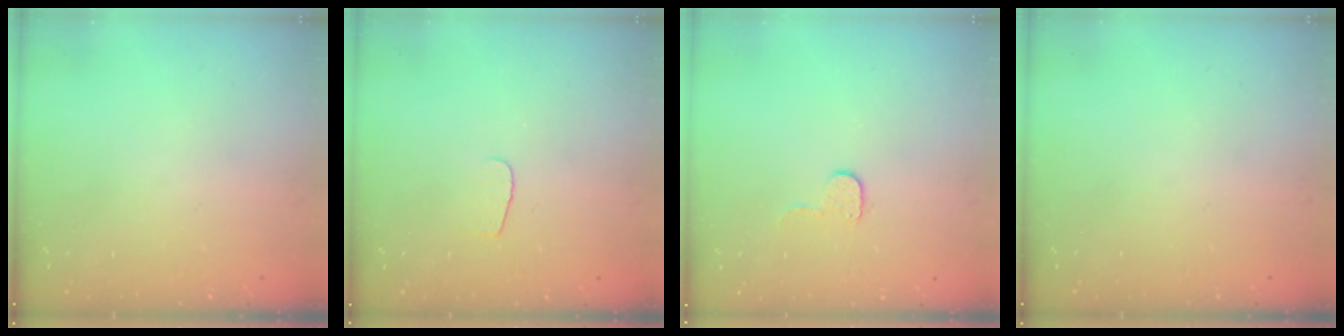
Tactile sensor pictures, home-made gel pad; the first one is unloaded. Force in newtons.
{"total": 3.5, "press": 3.5, "slide": 0.3}
{"total": 5.0, "press": 4.9, "slide": 0.5}
{"total": 0.0}